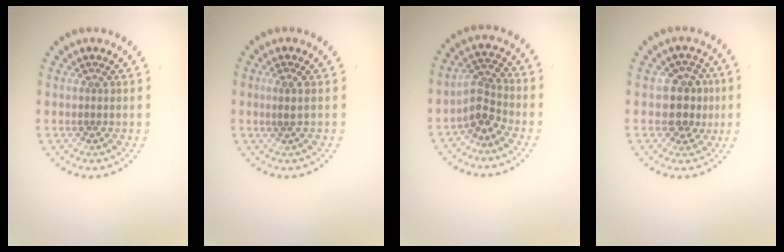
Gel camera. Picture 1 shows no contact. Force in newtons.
{"total": 0.6, "press": 0.4, "slide": 0.5}
{"total": 2.6, "press": 2.0, "slide": 1.7}
{"total": 3.2, "press": 3.0, "slide": 1.2}